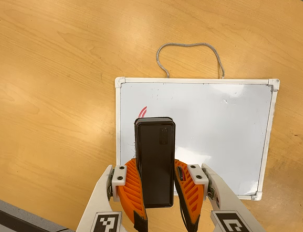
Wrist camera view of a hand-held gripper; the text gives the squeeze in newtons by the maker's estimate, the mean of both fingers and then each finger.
{"total": 9.1, "left": 8.0, "right": 10.2}